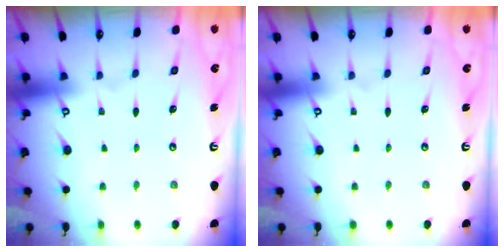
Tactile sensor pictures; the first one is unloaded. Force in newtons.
{"total": 0.0}